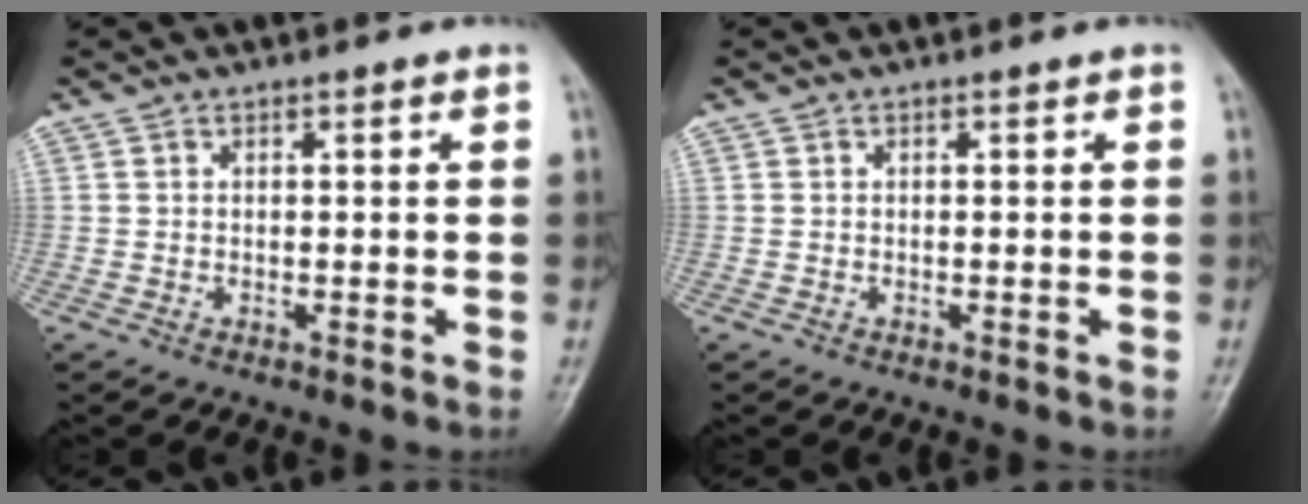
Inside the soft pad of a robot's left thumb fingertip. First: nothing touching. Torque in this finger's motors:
{"motor_torque": [0.00, 0.00, -0.02, -0.02, 0.00]}